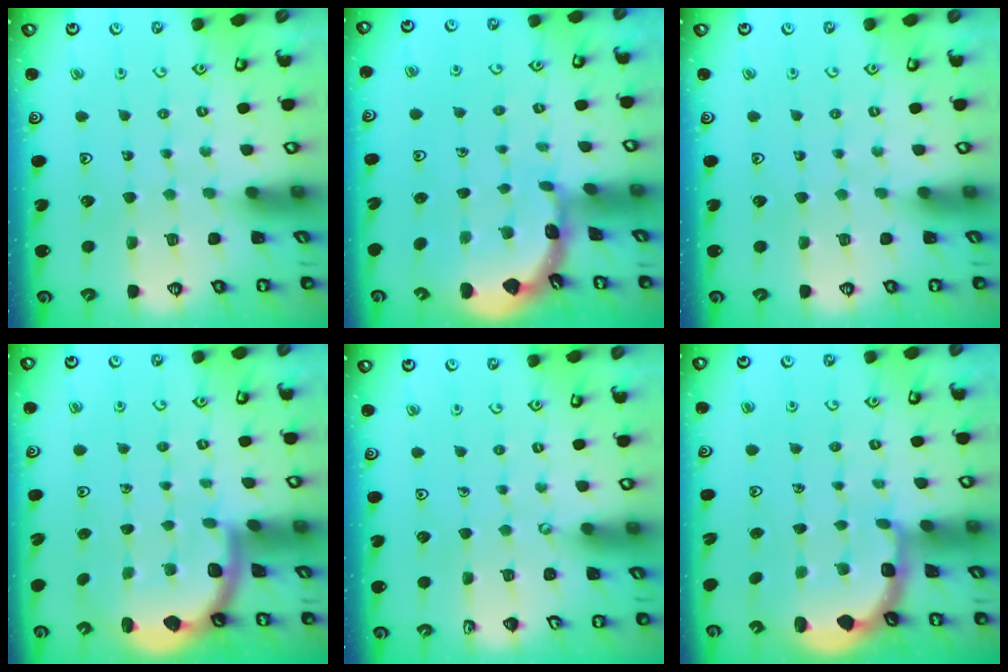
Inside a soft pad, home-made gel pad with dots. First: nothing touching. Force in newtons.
{"total": 1.8, "press": 1.8, "slide": 0.1}
{"total": 0.0}
{"total": 1.6, "press": 1.6, "slide": 0.1}
{"total": 0.0}
{"total": 2.5, "press": 2.3, "slide": 1.1}